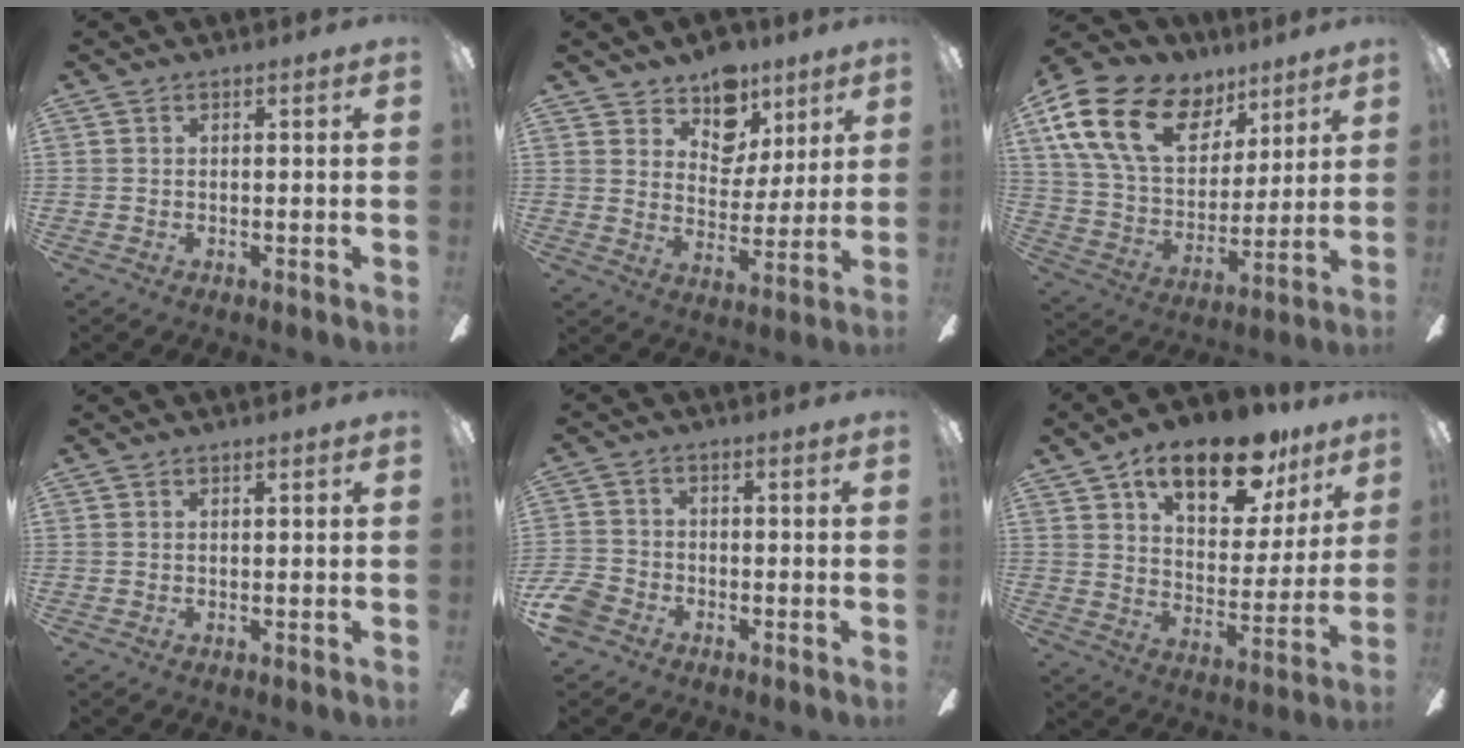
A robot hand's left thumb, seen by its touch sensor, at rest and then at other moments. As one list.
[{"total": 11.2, "force": [7.9, 7.4, 2.9], "torque": [-0.052, -0.057, 0.149]}, {"total": 22.4, "force": [11.7, 14.0, 13.1], "torque": [-0.261, -0.046, 0.212]}, {"total": 0.7, "force": [0.4, 0.3, 0.5], "torque": [-0.009, 0.002, 0.007]}, {"total": 5.9, "force": [-3.5, 4.0, 2.5], "torque": [-0.068, 0.015, -0.070]}, {"total": 19.1, "force": [12.8, 8.7, 11.3], "torque": [-0.163, -0.066, 0.214]}]